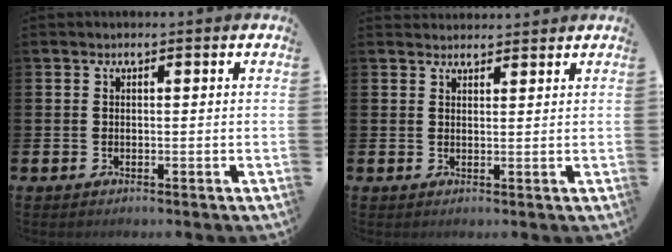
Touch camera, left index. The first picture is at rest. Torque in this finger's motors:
{"motor_torque": [0.76, -1.37, -0.05, -0.03]}